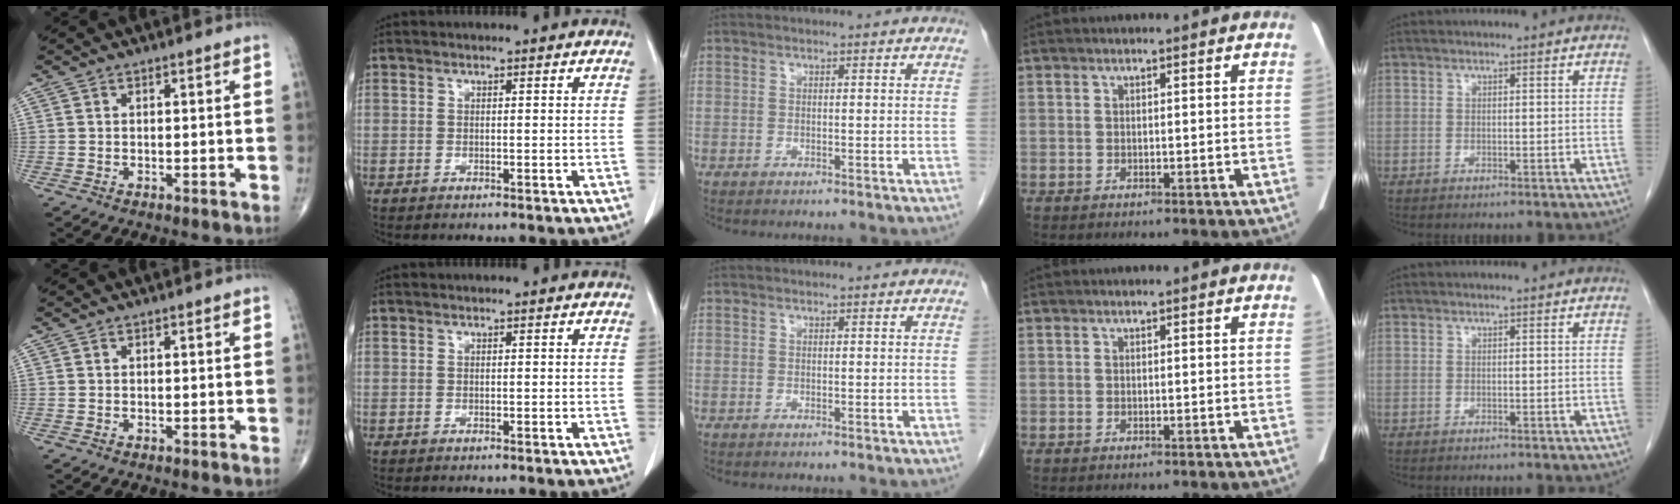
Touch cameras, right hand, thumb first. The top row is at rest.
{}